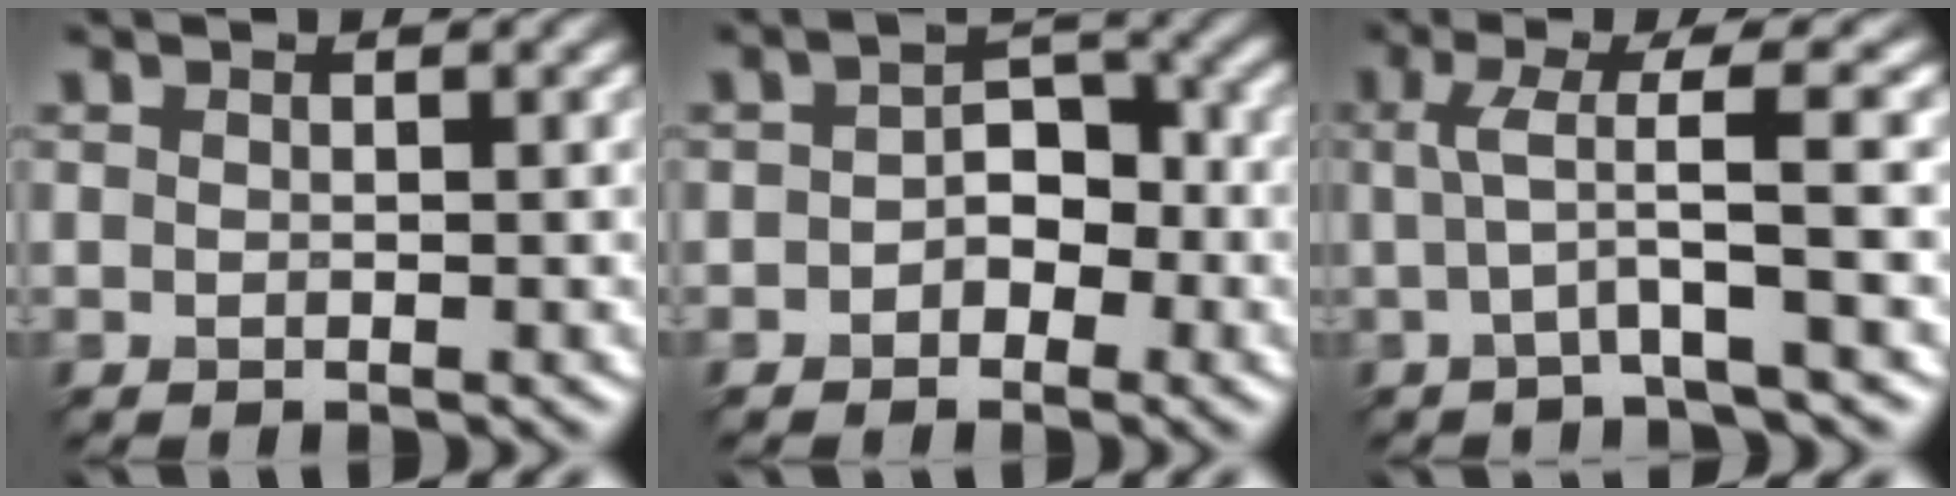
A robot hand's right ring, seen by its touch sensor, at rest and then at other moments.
{"total": 1.8, "force": [-1.1, 1.1, 0.9], "torque": [-0.028, 0.014, -0.012]}
{"total": 2.9, "force": [0.2, -0.6, 2.8], "torque": [-0.076, 0.005, 0.012]}